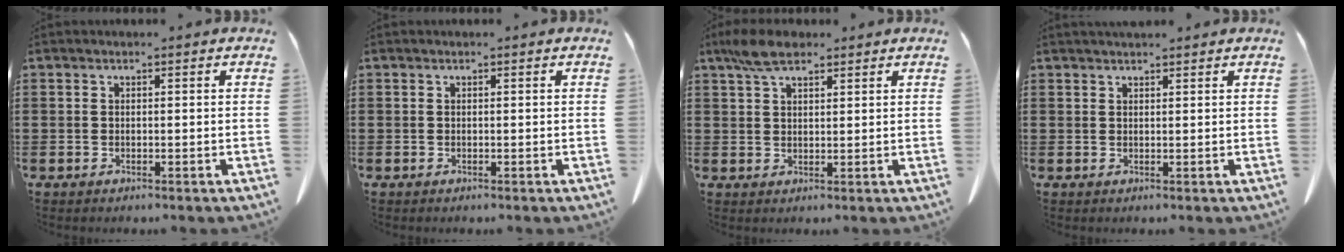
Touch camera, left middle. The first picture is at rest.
{"total": 0.0}
{"total": 5.0, "force": [3.4, 2.1, 3.0], "torque": [-0.069, 0.006, 0.065]}
{"total": 1.3, "force": [1.2, 0.2, 0.4], "torque": [-0.009, 0.000, 0.023]}